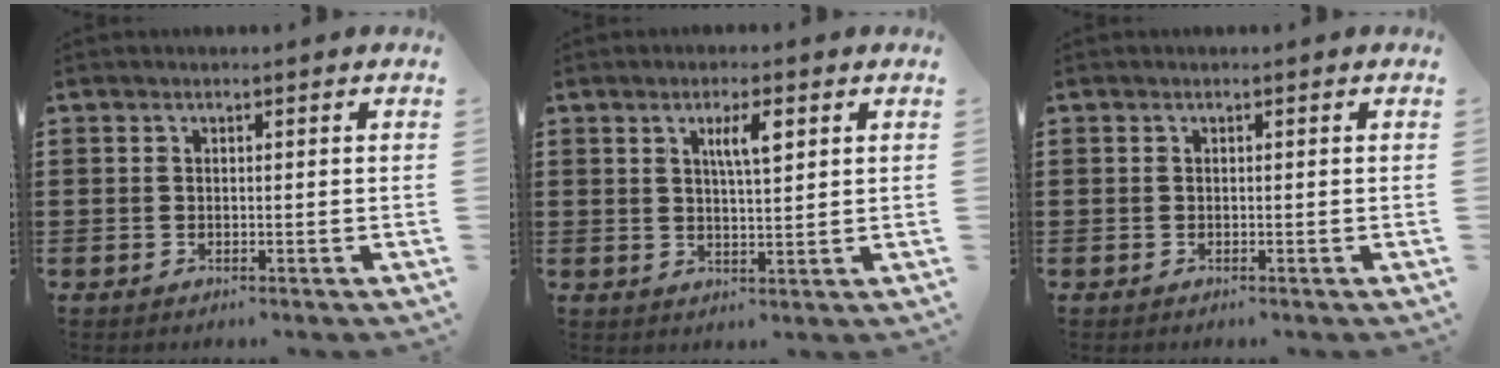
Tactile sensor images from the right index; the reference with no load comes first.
{"total": 4.2, "force": [1.7, 1.0, 3.7], "torque": [-0.070, 0.005, 0.024]}
{"total": 0.0}